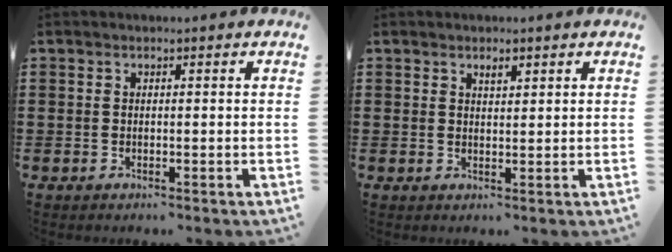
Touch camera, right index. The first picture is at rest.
{"total": 1.4, "force": [1.0, 0.5, 0.8], "torque": [-0.018, 0.003, 0.018]}